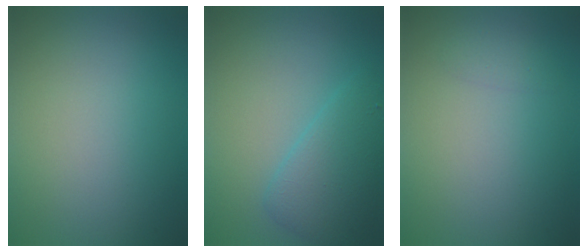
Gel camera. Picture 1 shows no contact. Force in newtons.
{"total": 3.5, "press": 3.5, "slide": 0.2}
{"total": 0.7, "press": 0.7, "slide": 0.0}